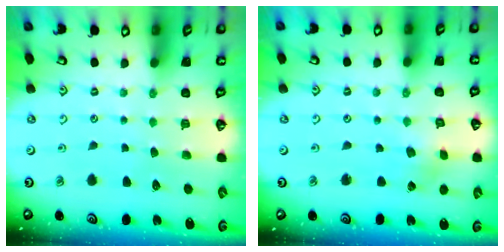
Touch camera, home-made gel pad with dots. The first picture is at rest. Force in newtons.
{"total": 1.8, "press": 1.8, "slide": 0.2}